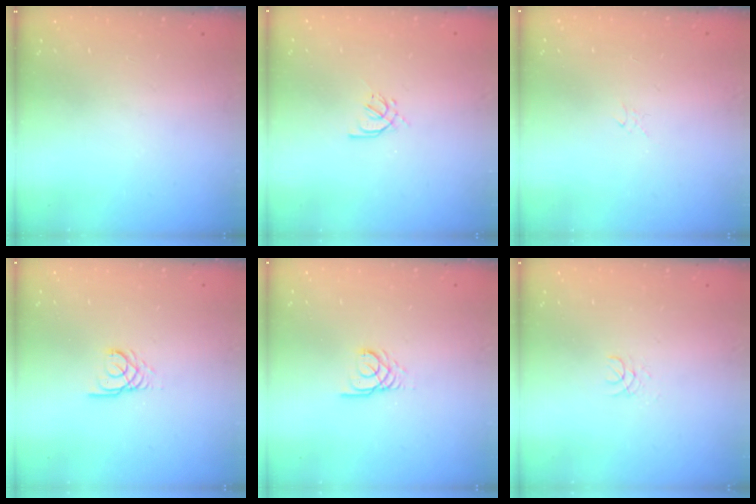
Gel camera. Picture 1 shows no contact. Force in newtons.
{"total": 2.9, "press": 2.8, "slide": 0.8}
{"total": 1.3, "press": 1.3, "slide": 0.1}
{"total": 2.4, "press": 2.4, "slide": 0.1}
{"total": 2.4, "press": 2.4, "slide": 0.1}
{"total": 1.3, "press": 1.3, "slide": 0.1}